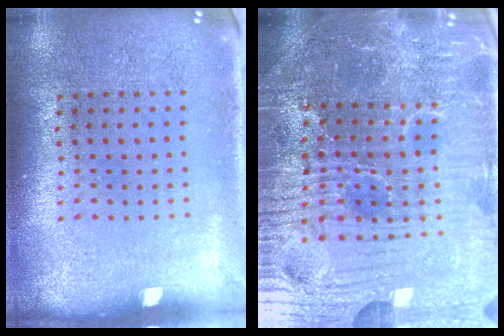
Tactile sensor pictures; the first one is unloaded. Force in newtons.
{"total": 5.8, "press": 5.5, "slide": 1.8}